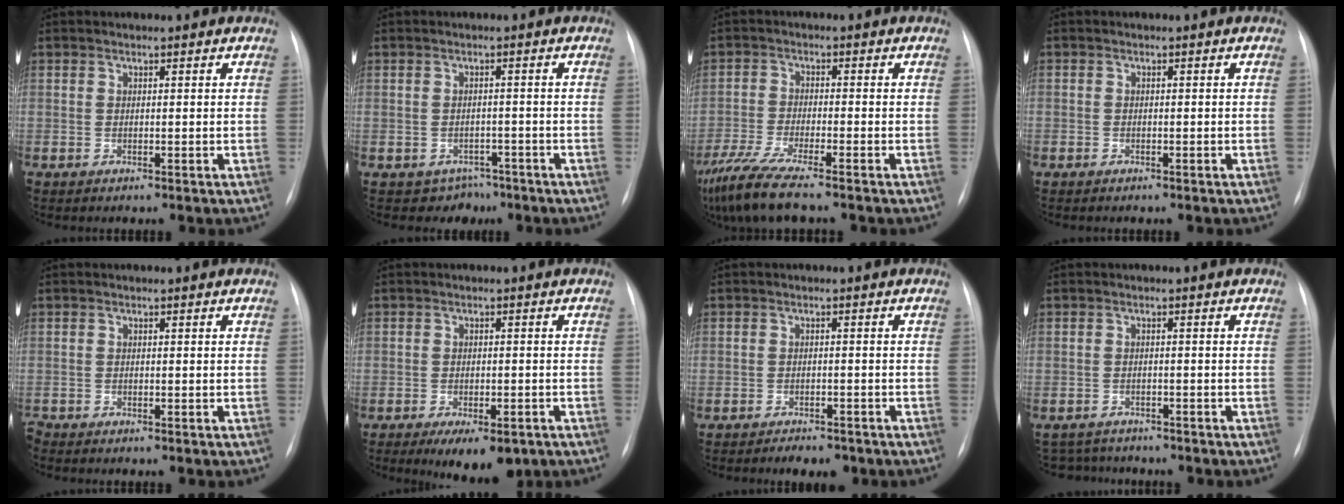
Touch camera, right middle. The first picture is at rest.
{"total": 3.5, "force": [-2.4, 2.5, 0.0], "torque": [0.005, 0.013, -0.025]}
{"total": 9.8, "force": [-7.9, 0.4, 5.8], "torque": [-0.106, -0.028, -0.137]}
{"total": 0.5, "force": [-0.4, 0.3, 0.1], "torque": [0.002, 0.003, -0.007]}
{"total": 0.5, "force": [-0.5, -0.1, 0.0], "torque": [0.003, -0.004, -0.007]}
{"total": 7.2, "force": [-4.4, 2.8, 4.9], "torque": [-0.059, -0.009, -0.057]}
{"total": 3.4, "force": [-2.7, 1.5, 1.5], "torque": [-0.014, -0.001, -0.029]}
{"total": 4.8, "force": [-4.5, 1.6, 0.1], "torque": [0.003, 0.003, -0.063]}